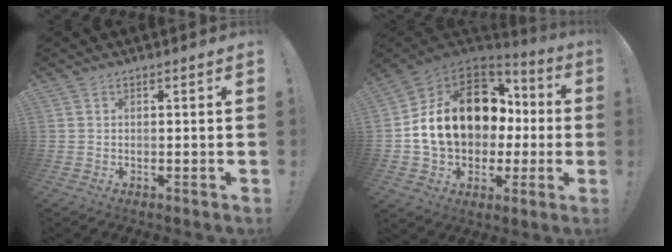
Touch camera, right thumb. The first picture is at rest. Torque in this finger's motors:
{"motor_torque": [2.50, 2.51, 0.82, 0.57, 0.30]}